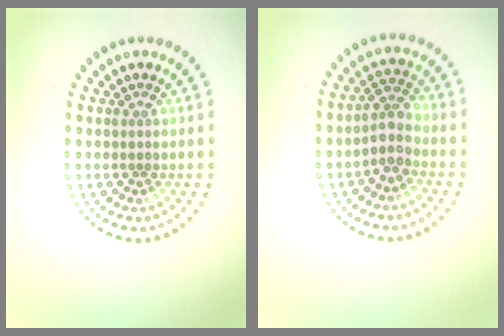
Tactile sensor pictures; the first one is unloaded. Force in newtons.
{"total": 2.4, "press": 2.0, "slide": 1.3}